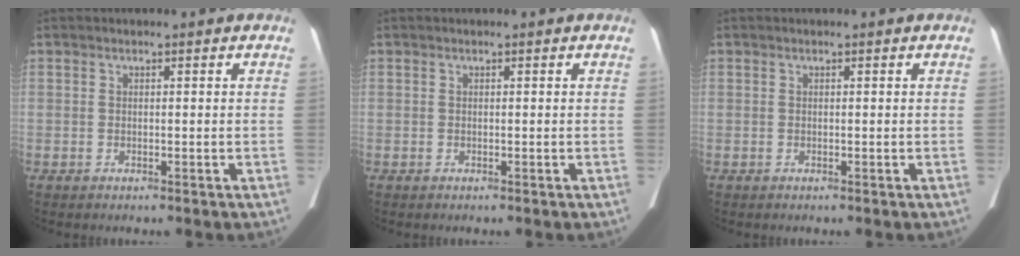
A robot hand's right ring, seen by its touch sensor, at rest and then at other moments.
{"total": 0.0}
{"total": 0.0}